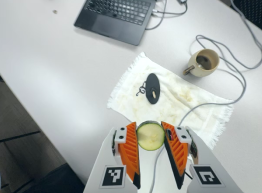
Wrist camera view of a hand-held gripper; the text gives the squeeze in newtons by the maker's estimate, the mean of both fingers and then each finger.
{"total": 8.8, "left": 8.4, "right": 9.3}